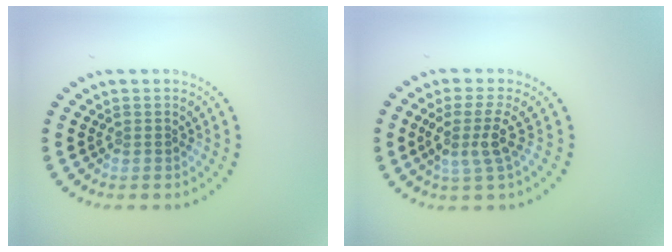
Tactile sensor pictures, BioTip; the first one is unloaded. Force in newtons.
{"total": 3.0, "press": 2.3, "slide": 1.9}